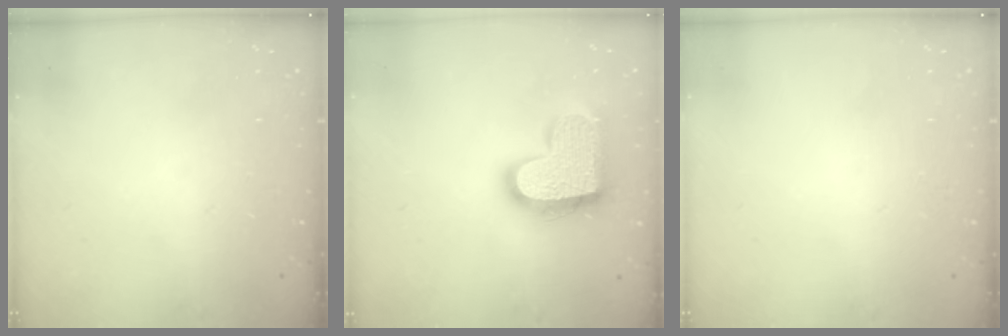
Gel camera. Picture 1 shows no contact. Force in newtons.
{"total": 19.6, "press": 19.5, "slide": 1.3}
{"total": 0.0}